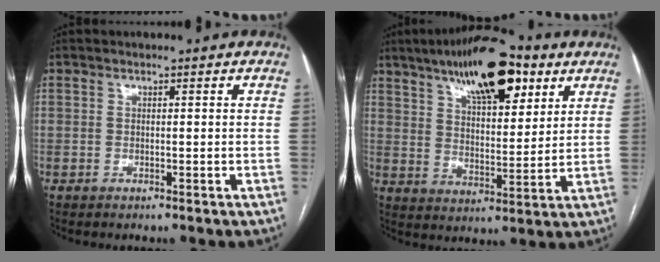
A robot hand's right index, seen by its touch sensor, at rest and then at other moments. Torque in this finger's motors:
{"motor_torque": [1.08, 1.06, 0.35, 0.13]}